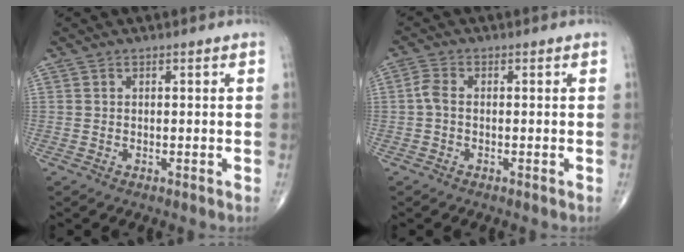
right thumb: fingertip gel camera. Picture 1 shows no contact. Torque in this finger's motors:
{"motor_torque": [-0.24, 0.26, 0.35, -0.02, 0.01]}